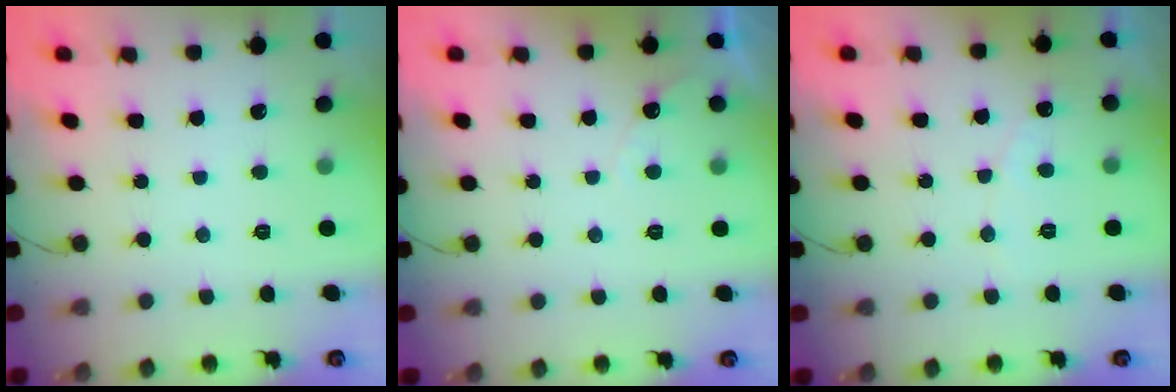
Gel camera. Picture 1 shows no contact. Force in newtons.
{"total": 2.6, "press": 2.6, "slide": 0.1}
{"total": 2.5, "press": 2.5, "slide": 0.1}